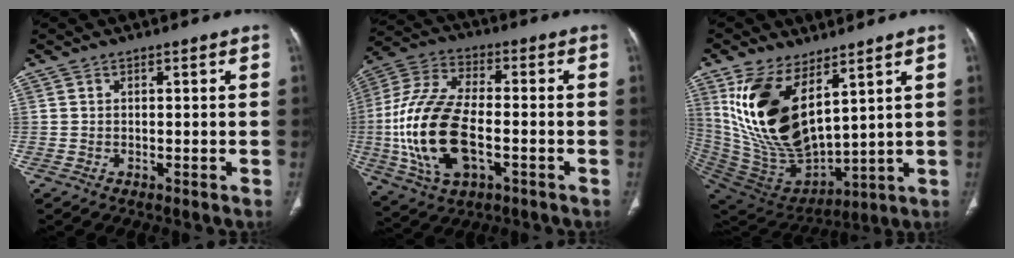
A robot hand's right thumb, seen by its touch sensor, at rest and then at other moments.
{"total": 19.6, "force": [-3.6, 10.1, 16.5], "torque": [-0.350, 0.016, -0.060]}
{"total": 20.0, "force": [8.1, 9.9, 15.4], "torque": [-0.277, -0.050, 0.182]}